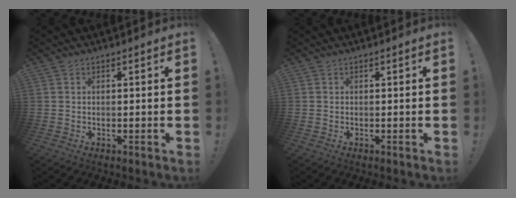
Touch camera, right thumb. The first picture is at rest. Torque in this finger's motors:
{"motor_torque": [0.00, 0.00, 0.03, 0.02, 0.01]}